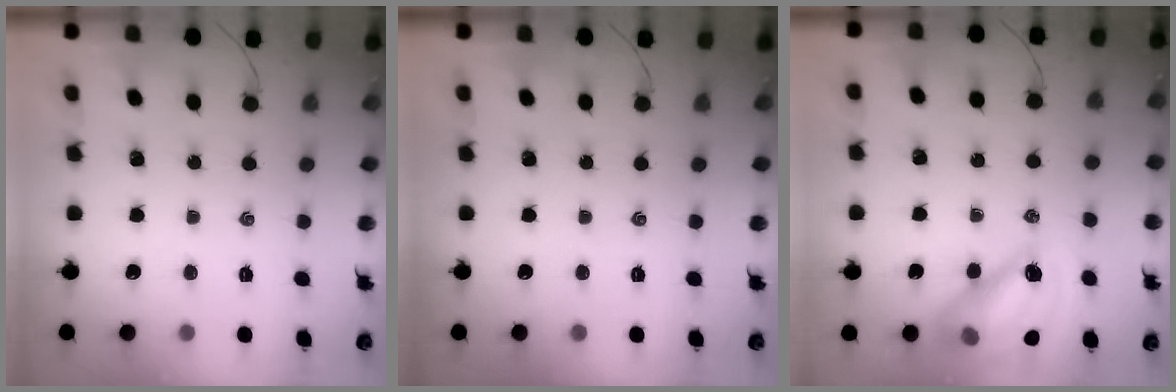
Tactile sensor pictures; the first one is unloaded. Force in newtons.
{"total": 0.0}
{"total": 14.4, "press": 13.9, "slide": 4.0}